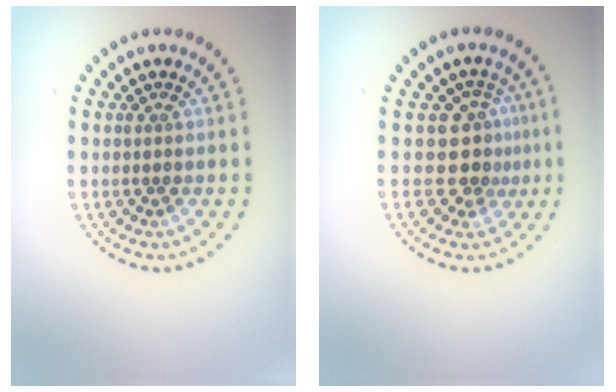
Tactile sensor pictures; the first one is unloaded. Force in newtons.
{"total": 2.6, "press": 2.0, "slide": 1.7}